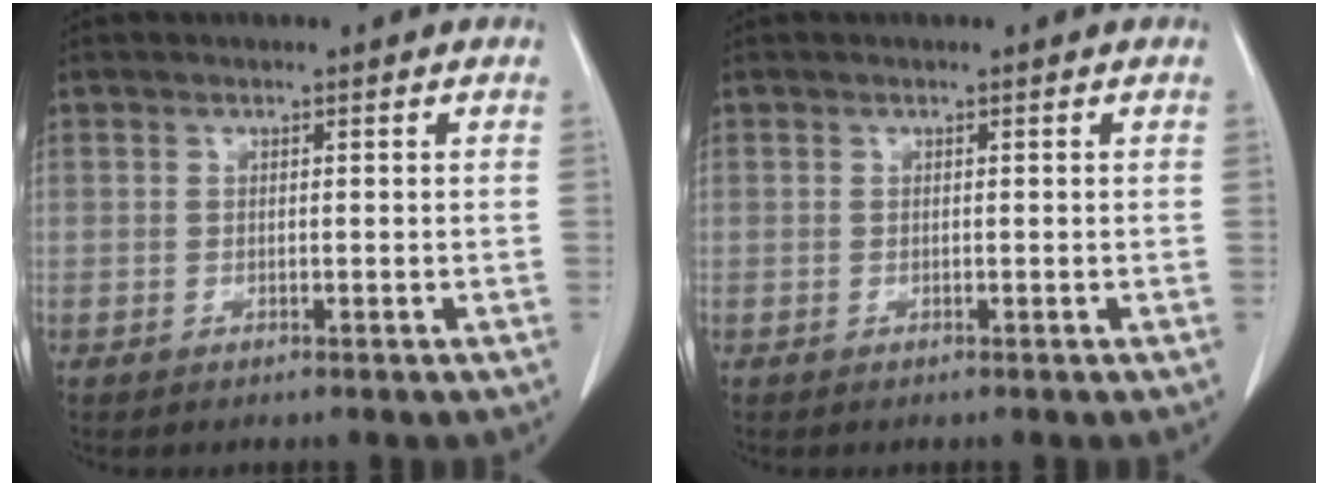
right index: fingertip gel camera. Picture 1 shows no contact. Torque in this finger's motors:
{"motor_torque": [0.00, 0.00, 0.00, 0.00]}